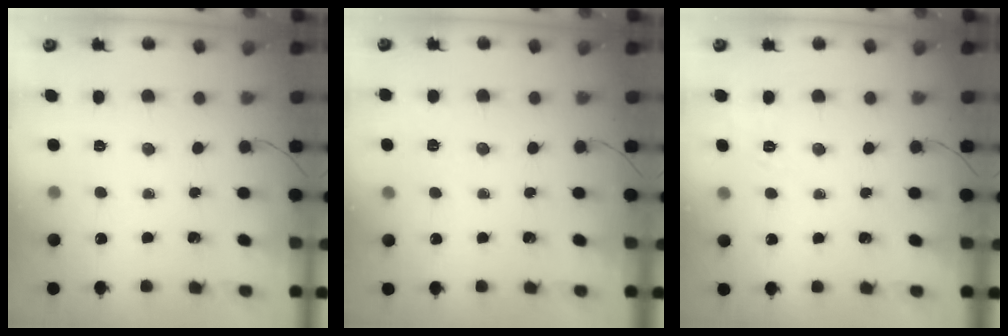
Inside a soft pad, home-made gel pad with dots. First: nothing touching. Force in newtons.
{"total": 2.7, "press": 2.3, "slide": 1.5}
{"total": 4.4, "press": 3.8, "slide": 2.2}